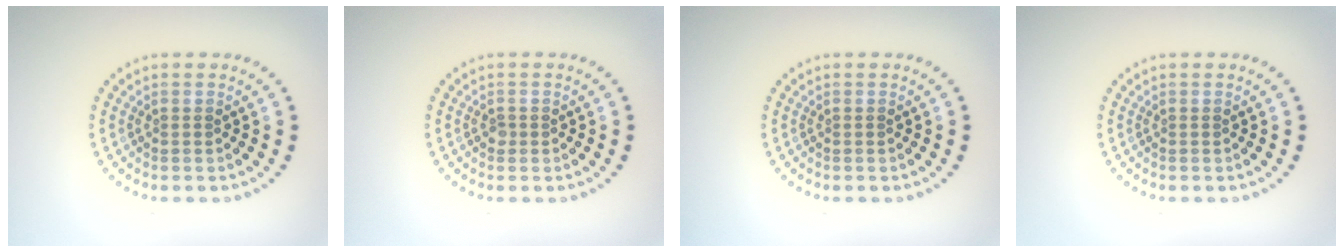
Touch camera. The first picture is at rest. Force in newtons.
{"total": 0.6, "press": 0.4, "slide": 0.4}
{"total": 0.0}
{"total": 0.0}